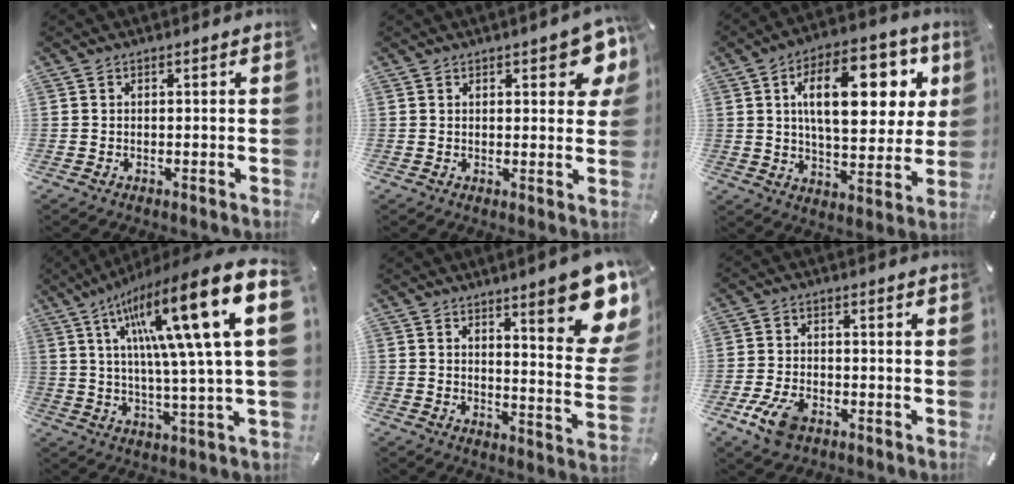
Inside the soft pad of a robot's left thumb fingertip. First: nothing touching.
{"total": 7.5, "force": [3.8, 3.2, 5.7], "torque": [-0.067, -0.016, 0.060]}
{"total": 21.1, "force": [6.8, 10.6, 16.9], "torque": [-0.245, -0.008, 0.104]}
{"total": 24.2, "force": [8.9, 2.8, 22.3], "torque": [-0.383, -0.058, 0.127]}
{"total": 16.4, "force": [9.8, 3.9, 12.5], "torque": [-0.165, -0.072, 0.153]}
{"total": 8.0, "force": [-4.2, 4.5, 5.1], "torque": [-0.121, 0.010, -0.080]}